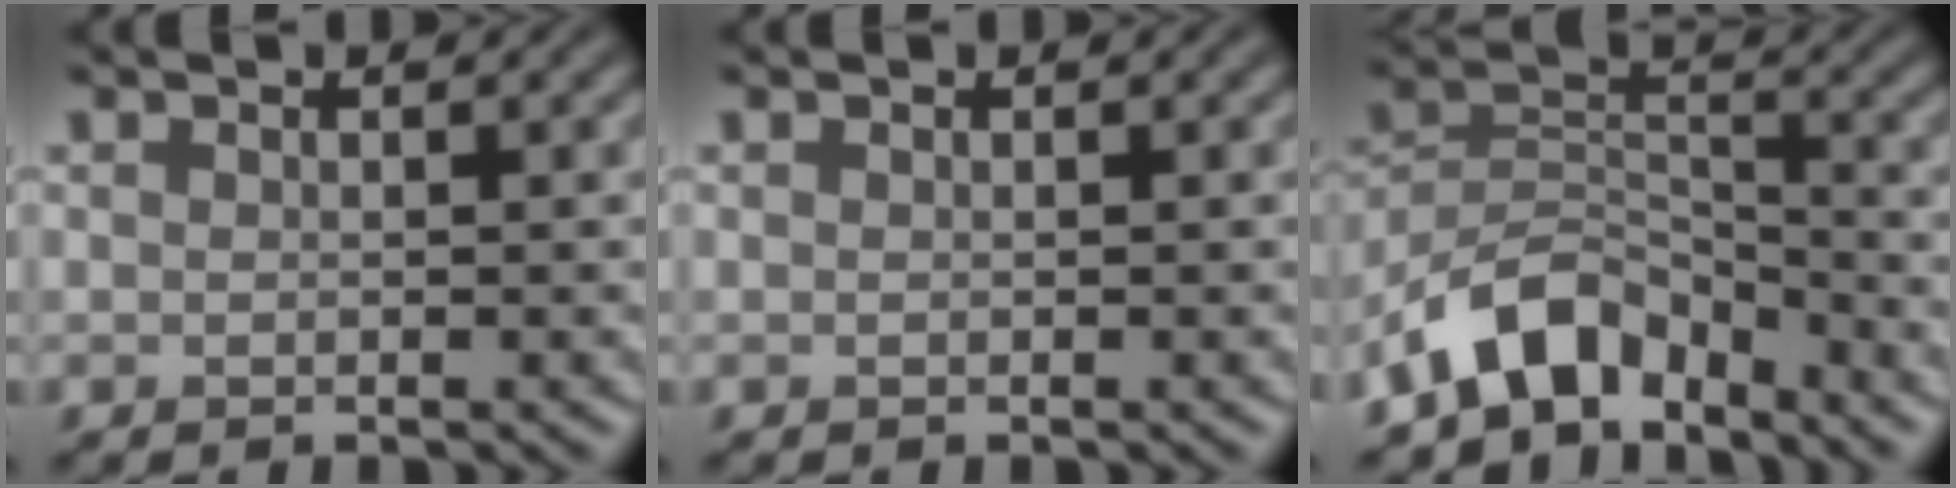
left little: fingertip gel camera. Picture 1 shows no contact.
{"total": 0.0}
{"total": 6.5, "force": [-4.9, 3.2, 2.9], "torque": [-0.041, 0.006, -0.101]}